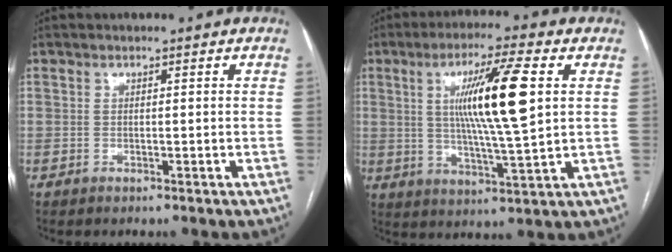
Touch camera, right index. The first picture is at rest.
{"total": 13.1, "force": [3.0, -0.1, 12.7], "torque": [-0.227, -0.002, 0.052]}